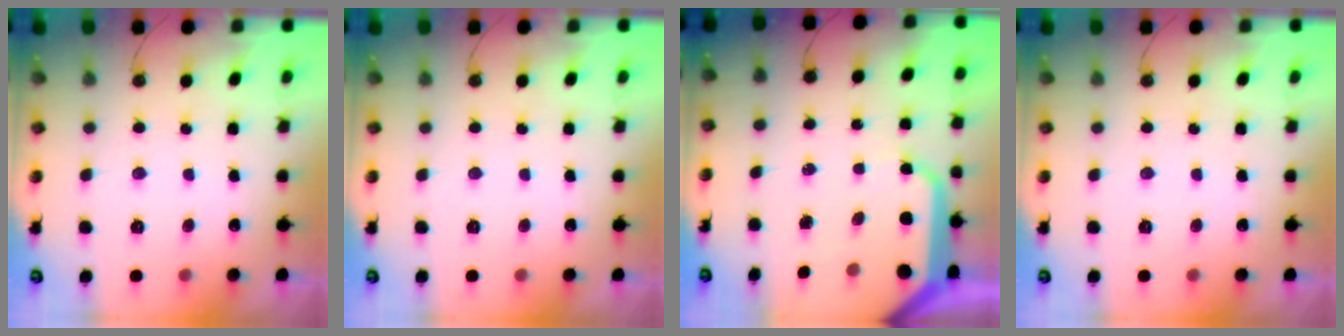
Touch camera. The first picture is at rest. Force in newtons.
{"total": 0.0}
{"total": 13.8, "press": 13.7, "slide": 1.6}
{"total": 0.0}